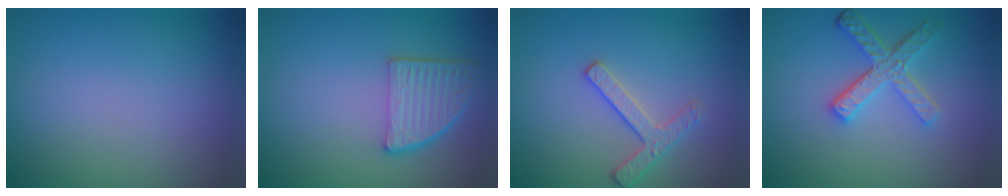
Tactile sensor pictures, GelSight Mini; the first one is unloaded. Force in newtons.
{"total": 4.5, "press": 3.5, "slide": 2.8}
{"total": 2.5, "press": 2.5, "slide": 0.3}
{"total": 3.9, "press": 3.2, "slide": 2.2}